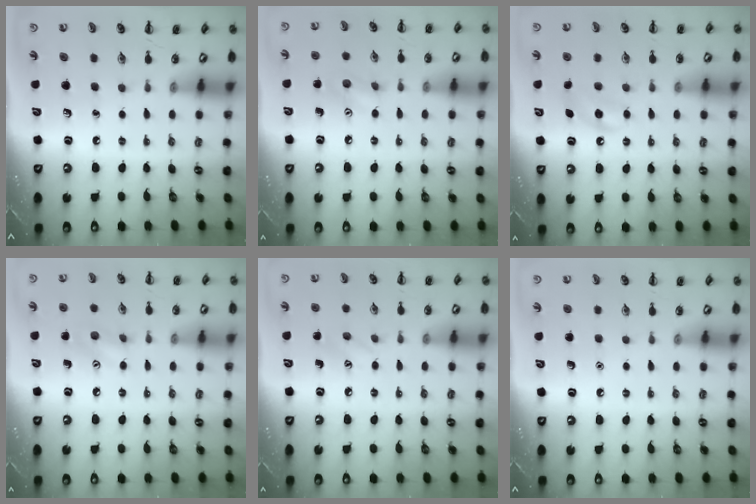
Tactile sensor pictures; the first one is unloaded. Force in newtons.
{"total": 7.3, "press": 7.1, "slide": 1.6}
{"total": 5.4, "press": 5.3, "slide": 1.3}
{"total": 8.2, "press": 8.1, "slide": 1.6}
{"total": 6.6, "press": 6.4, "slide": 1.7}
{"total": 1.5, "press": 1.5, "slide": 0.1}